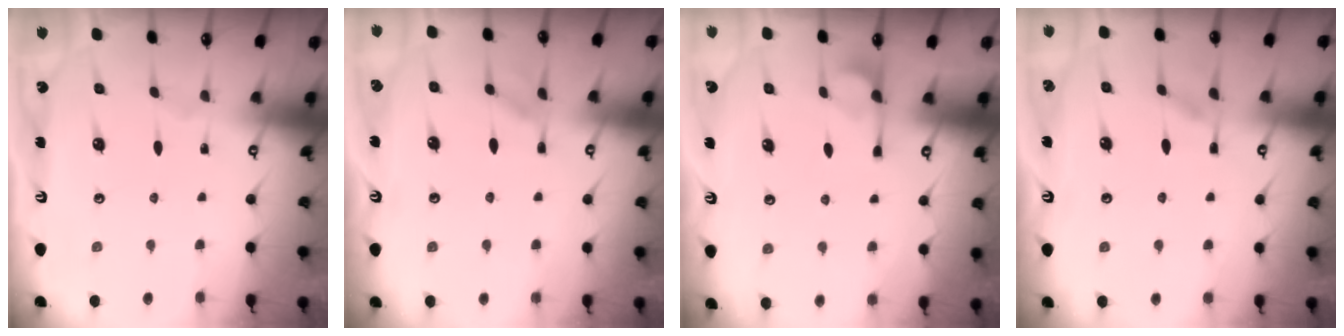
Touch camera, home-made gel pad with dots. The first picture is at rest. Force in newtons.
{"total": 3.7, "press": 3.7, "slide": 0.4}
{"total": 0.9, "press": 0.1, "slide": 0.9}
{"total": 5.5, "press": 5.5, "slide": 0.6}